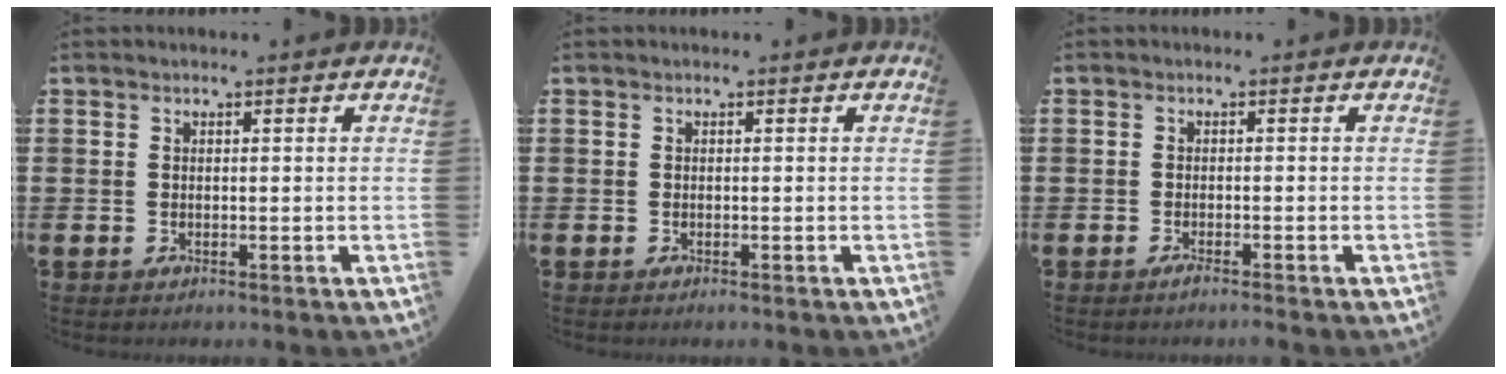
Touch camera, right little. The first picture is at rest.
{"total": 0.0}
{"total": 0.8, "force": [-0.6, 0.0, 0.5], "torque": [-0.007, -0.003, -0.012]}